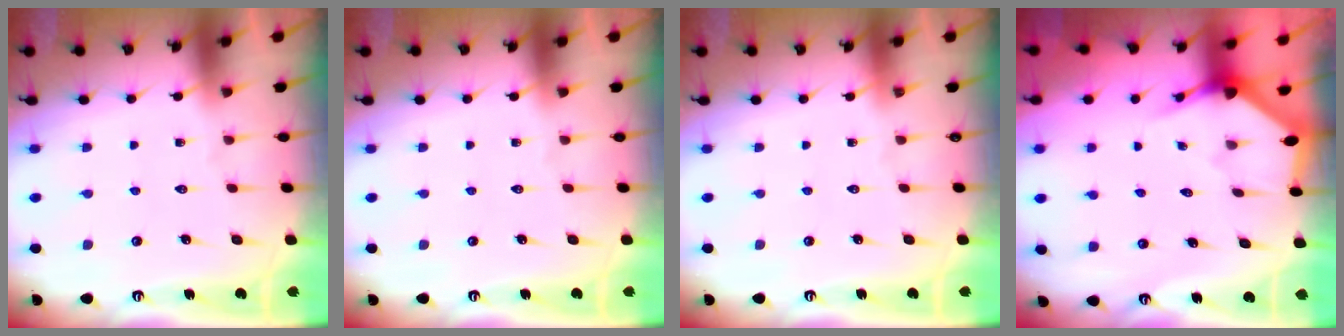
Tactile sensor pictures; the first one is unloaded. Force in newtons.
{"total": 0.0}
{"total": 0.0}
{"total": 3.0, "press": 3.0, "slide": 0.2}